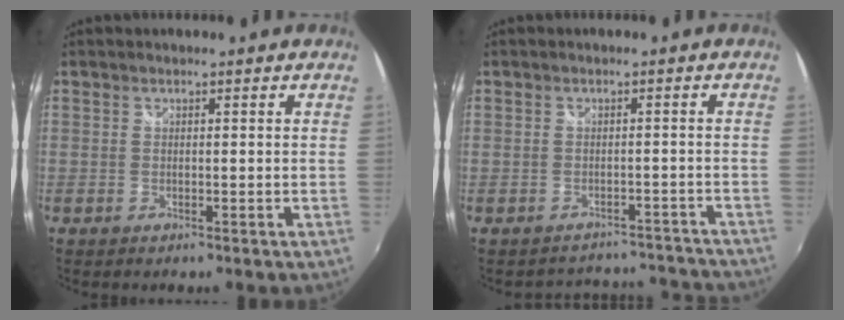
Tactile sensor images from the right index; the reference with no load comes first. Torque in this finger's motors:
{"motor_torque": [-1.37, -0.77, -0.86, -0.21]}